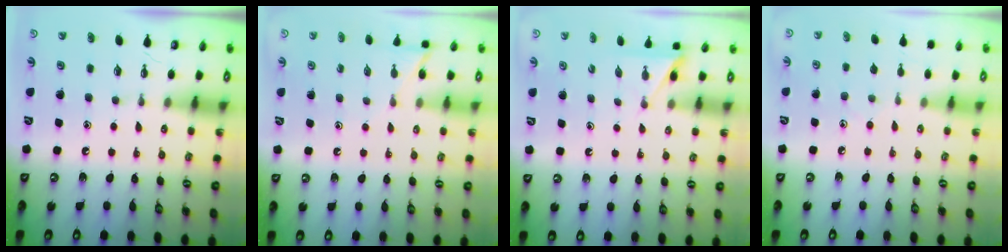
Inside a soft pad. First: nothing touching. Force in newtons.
{"total": 5.7, "press": 5.7, "slide": 0.5}
{"total": 3.1, "press": 3.0, "slide": 0.3}
{"total": 6.1, "press": 6.1, "slide": 0.6}